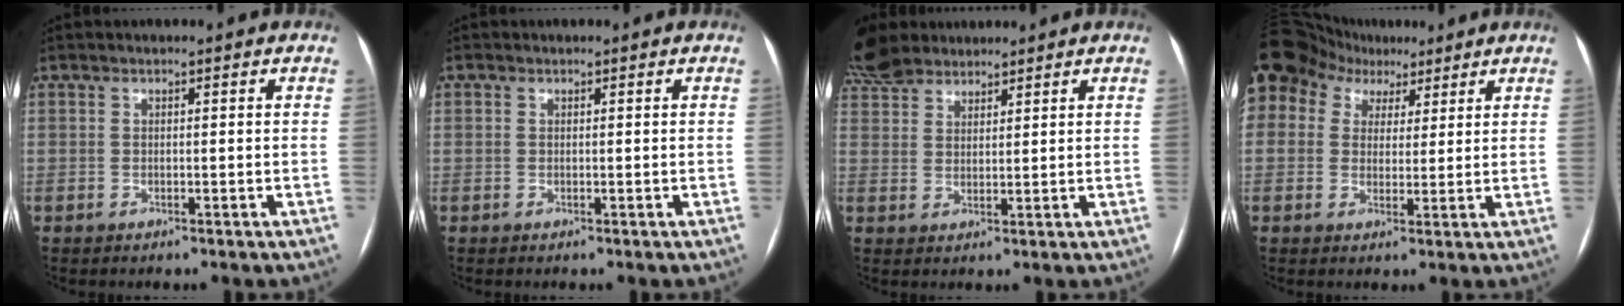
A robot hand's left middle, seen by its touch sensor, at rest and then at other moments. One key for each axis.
{"total": 0.0}
{"total": 8.8, "fx": 7.5, "fy": 3.8, "fz": 2.5, "tx": -0.060, "ty": 0.030, "tz": 0.147}
{"total": 24.1, "fx": 12.7, "fy": 18.0, "fz": 9.6, "tx": -0.305, "ty": 0.104, "tz": 0.238}